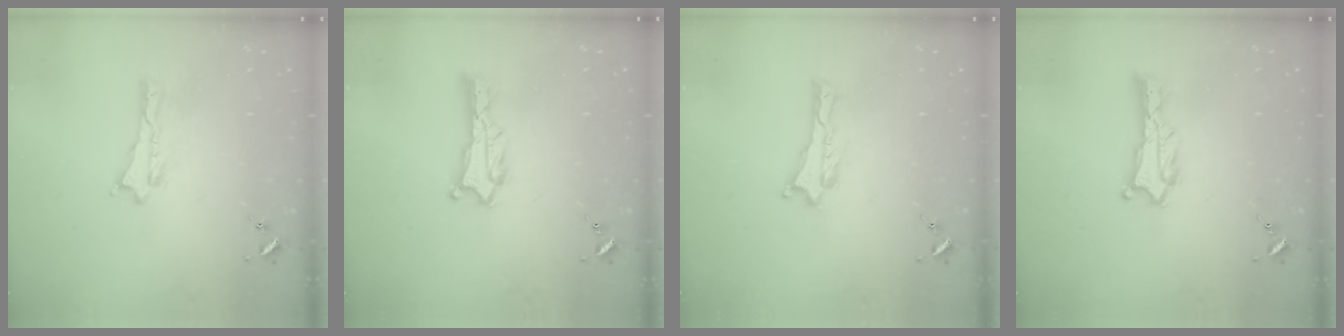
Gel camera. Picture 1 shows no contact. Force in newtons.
{"total": 0.9, "press": 0.9, "slide": 0.1}
{"total": 0.0}
{"total": 0.9, "press": 0.9, "slide": 0.1}